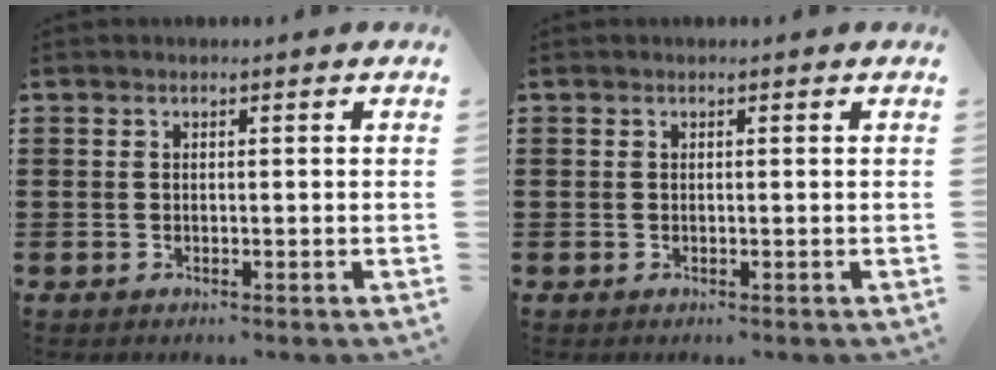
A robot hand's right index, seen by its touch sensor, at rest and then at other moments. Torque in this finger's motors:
{"motor_torque": [0.08, 0.08, 0.00, 0.00]}